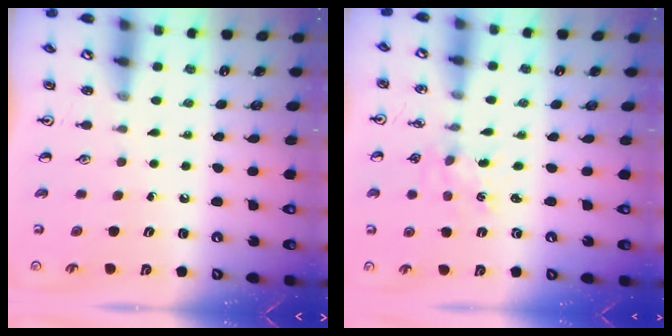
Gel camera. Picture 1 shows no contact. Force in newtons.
{"total": 1.4, "press": 1.4, "slide": 0.2}